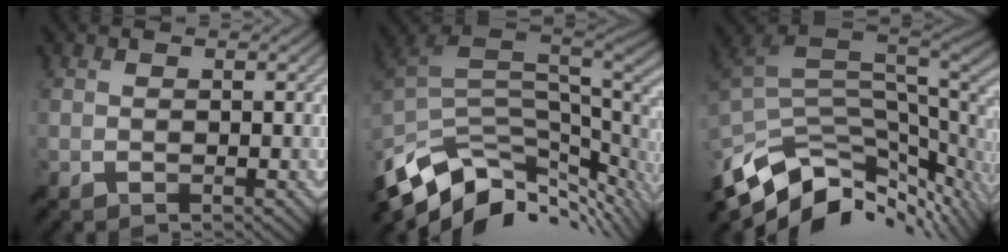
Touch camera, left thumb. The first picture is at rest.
{"total": 13.0, "force": [-5.8, 6.5, 9.6], "torque": [-0.203, -0.030, -0.092]}
{"total": 13.3, "force": [-5.6, 6.1, 10.4], "torque": [-0.217, -0.028, -0.088]}